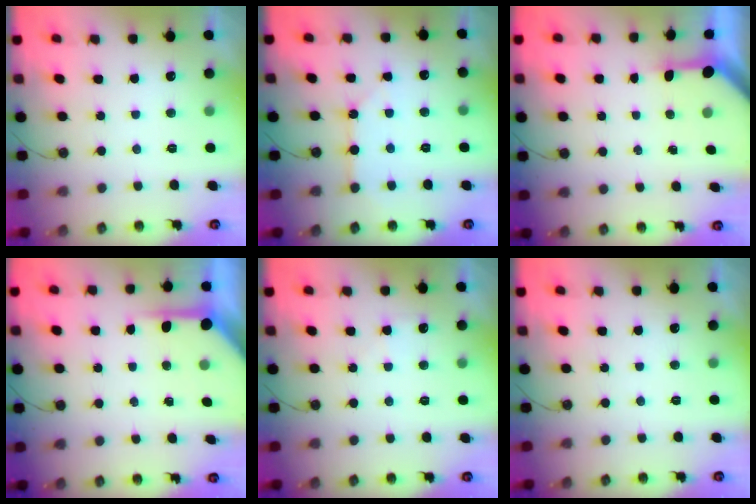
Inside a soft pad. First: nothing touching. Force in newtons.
{"total": 4.0, "press": 4.0, "slide": 0.4}
{"total": 3.4, "press": 3.3, "slide": 0.4}
{"total": 6.2, "press": 6.2, "slide": 0.4}
{"total": 3.5, "press": 3.5, "slide": 0.5}
{"total": 0.0}